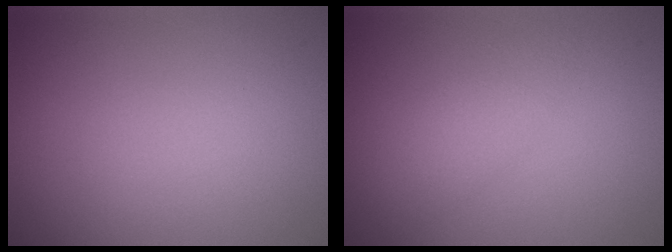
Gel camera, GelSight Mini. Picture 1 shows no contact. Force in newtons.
{"total": 2.0, "press": 2.0, "slide": 0.1}